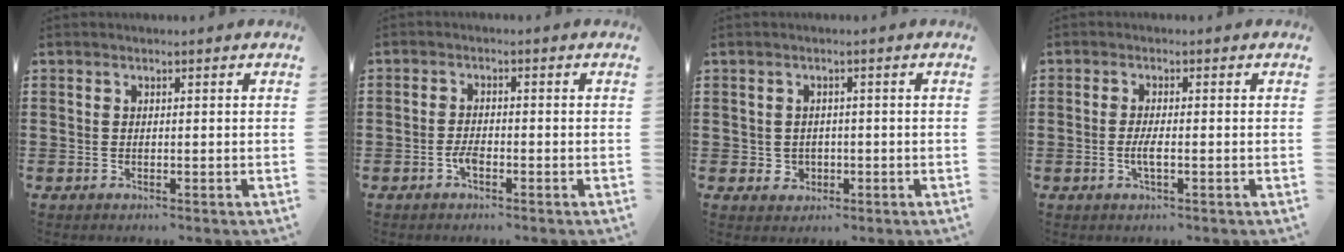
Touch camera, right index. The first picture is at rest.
{"total": 2.1, "force": [-1.2, 0.6, 1.6], "torque": [-0.041, -0.005, -0.023]}
{"total": 1.6, "force": [-0.1, 1.5, 0.5], "torque": [-0.016, 0.006, -0.006]}
{"total": 2.6, "force": [-0.7, 0.3, 2.5], "torque": [-0.057, -0.008, -0.018]}